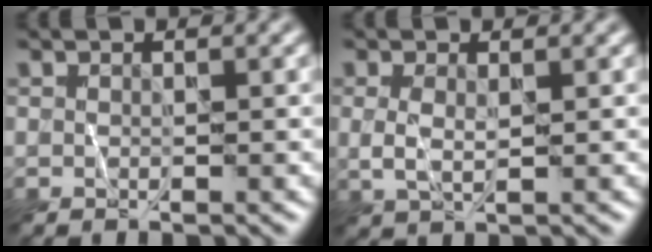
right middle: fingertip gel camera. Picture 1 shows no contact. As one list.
[{"total": 1.4, "force": [0.4, 0.5, 1.2], "torque": [-0.034, -0.002, 0.009]}]